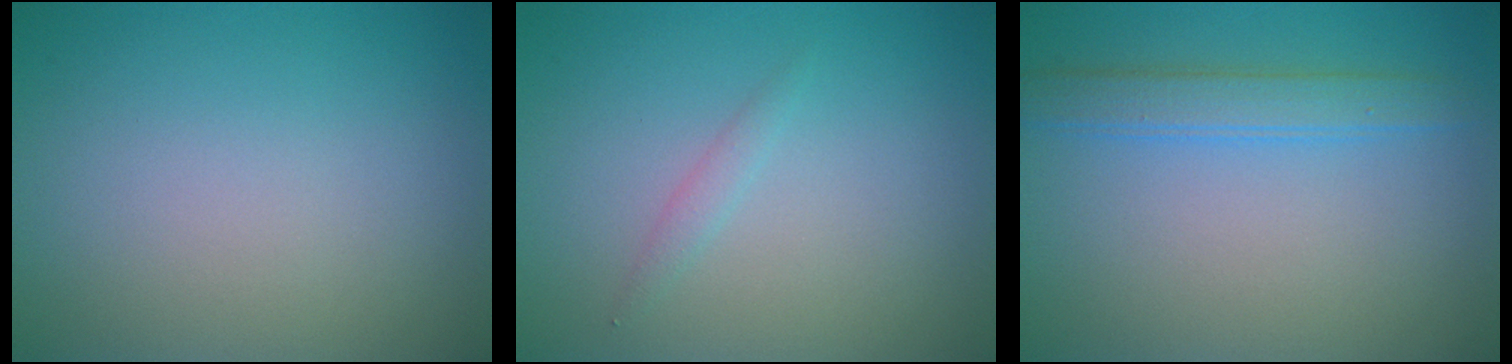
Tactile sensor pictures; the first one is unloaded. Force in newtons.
{"total": 0.8, "press": 0.8, "slide": 0.1}
{"total": 2.7, "press": 2.7, "slide": 0.1}